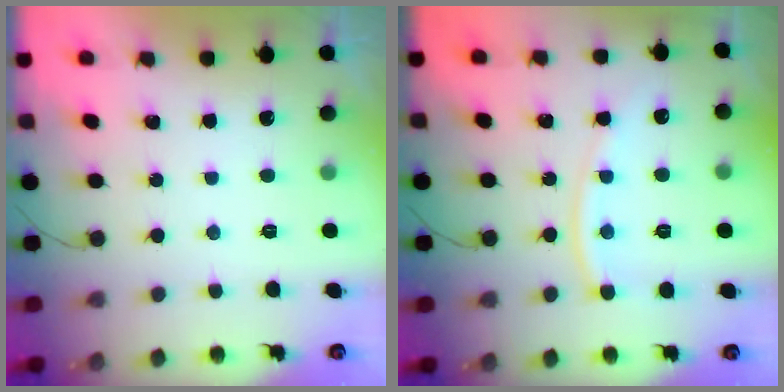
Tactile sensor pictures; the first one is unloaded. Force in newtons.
{"total": 10.7, "press": 10.6, "slide": 1.1}